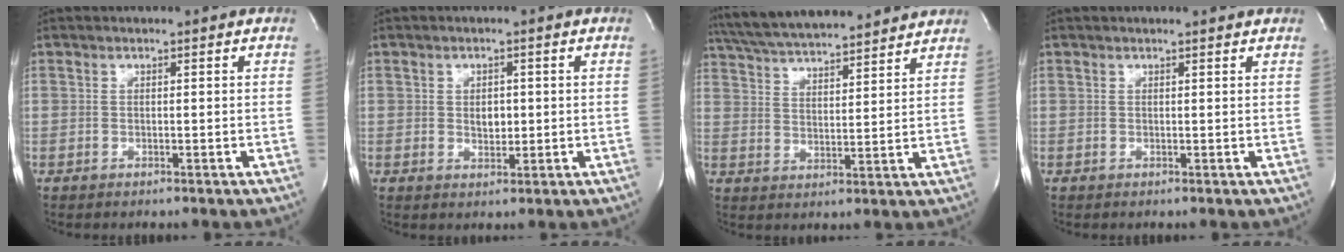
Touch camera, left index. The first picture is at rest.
{"total": 2.5, "force": [0.2, 1.6, 1.9], "torque": [-0.030, -0.002, 0.007]}
{"total": 18.8, "force": [17.0, 2.4, 7.6], "torque": [-0.137, 0.041, 0.264]}
{"total": 1.9, "force": [1.9, -0.1, 0.5], "torque": [-0.012, 0.004, 0.019]}